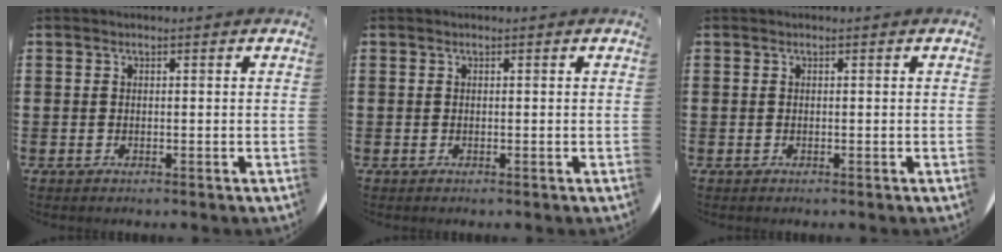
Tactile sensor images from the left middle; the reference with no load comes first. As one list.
[{"total": 0.0}, {"total": 0.0}]